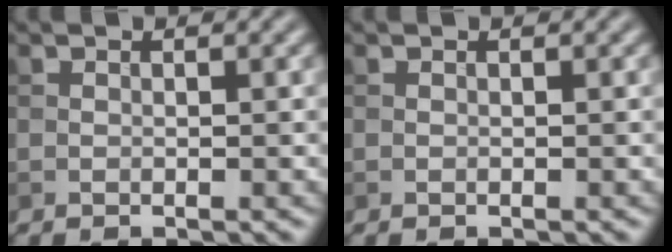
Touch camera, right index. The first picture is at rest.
{"total": 0.0}